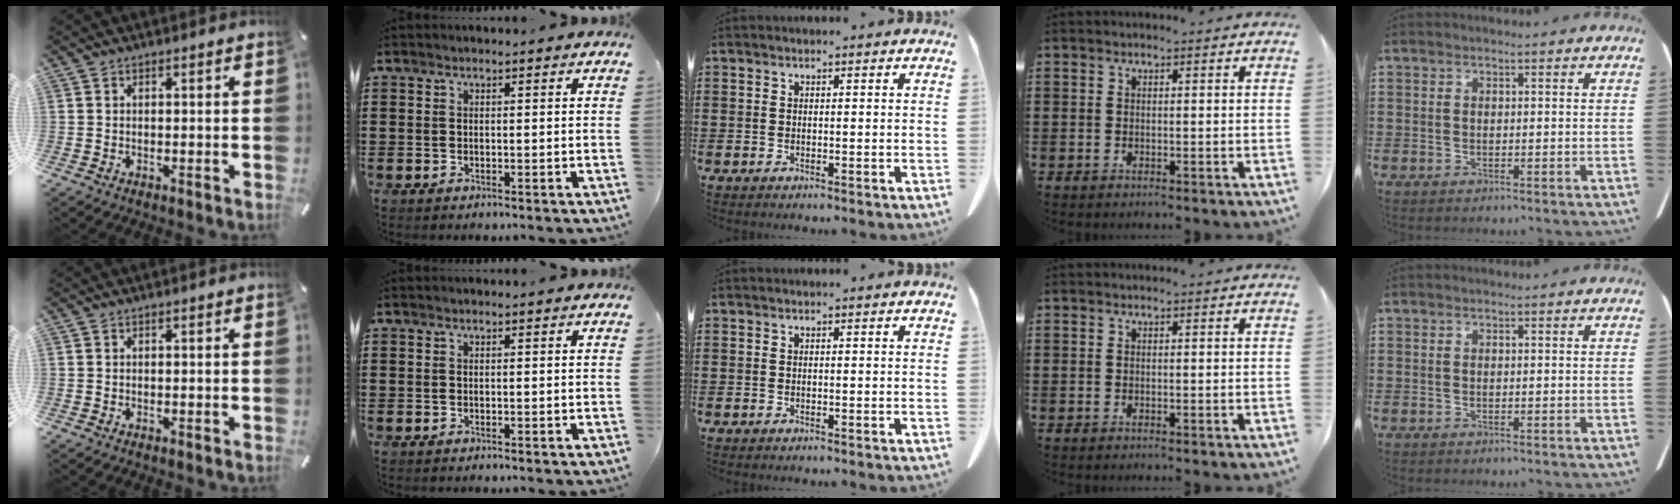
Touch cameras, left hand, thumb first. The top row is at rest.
{}